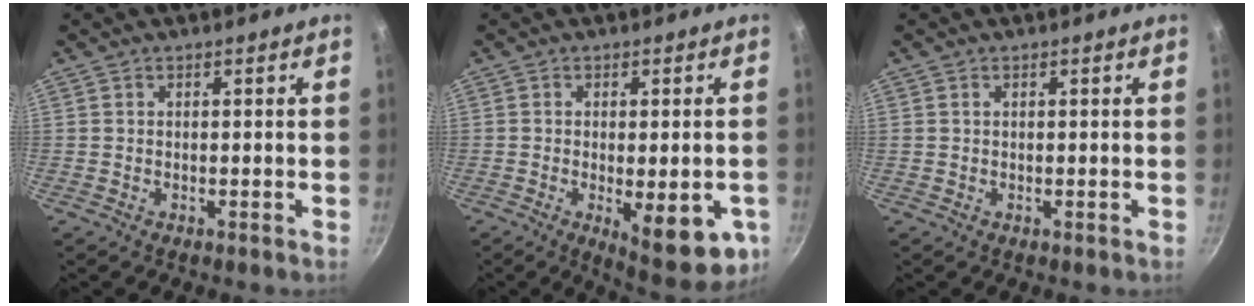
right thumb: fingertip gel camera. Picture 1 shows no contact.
{"total": 13.5, "force": [-4.0, 4.7, 12.0], "torque": [-0.135, -0.007, -0.041]}
{"total": 0.5, "force": [0.2, 0.4, 0.3], "torque": [-0.004, 0.002, 0.004]}